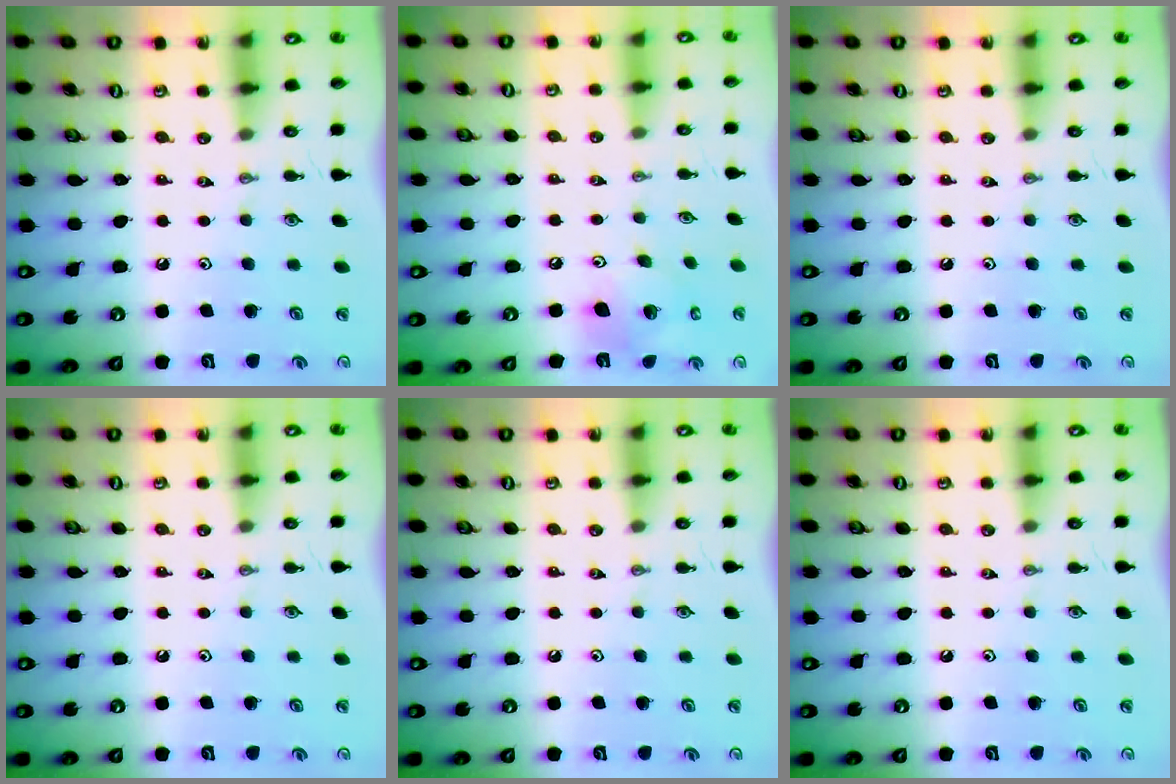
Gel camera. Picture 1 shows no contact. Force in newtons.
{"total": 13.9, "press": 13.8, "slide": 2.2}
{"total": 0.0}
{"total": 0.0}
{"total": 0.0}
{"total": 0.0}